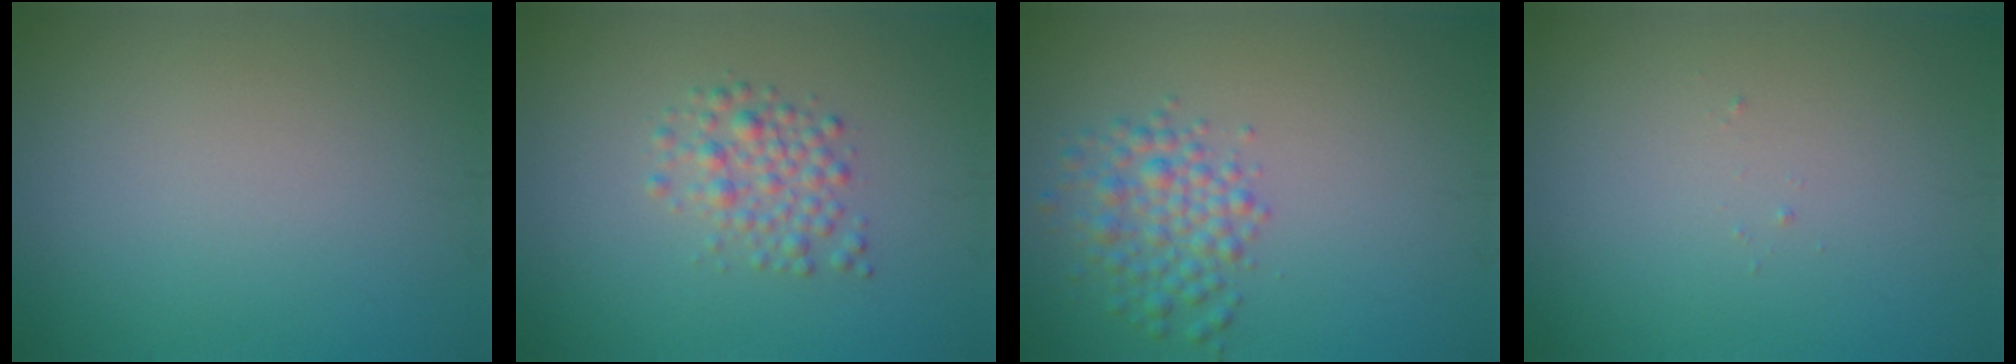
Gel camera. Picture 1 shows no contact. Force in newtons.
{"total": 2.5, "press": 2.5, "slide": 0.0}
{"total": 3.2, "press": 3.2, "slide": 0.0}
{"total": 0.0}